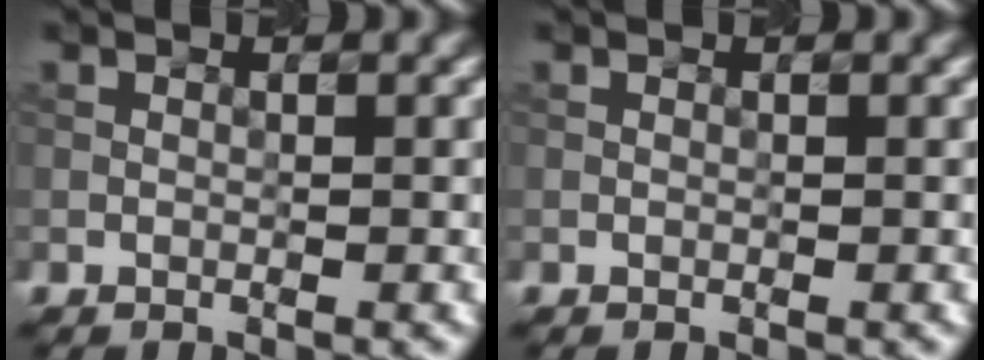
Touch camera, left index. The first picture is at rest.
{"total": 0.0}